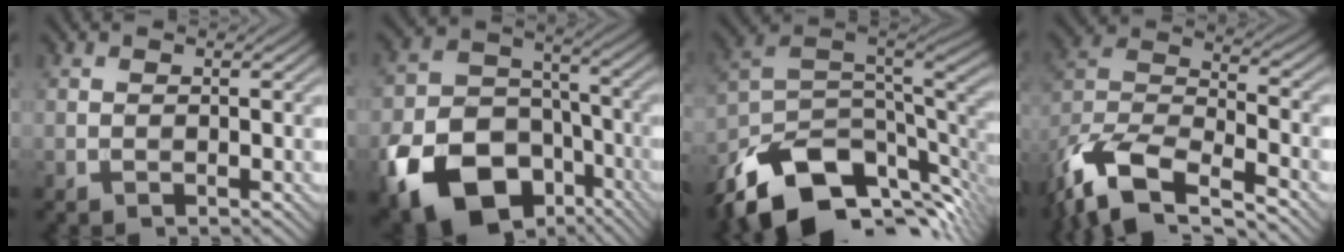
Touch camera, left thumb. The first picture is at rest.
{"total": 16.5, "force": [-8.6, 11.2, 8.6], "torque": [-0.189, -0.048, -0.149]}
{"total": 14.3, "force": [-8.1, 7.0, 9.4], "torque": [-0.211, -0.019, -0.130]}
{"total": 13.6, "force": [-9.6, 5.1, 8.2], "torque": [-0.187, -0.016, -0.183]}